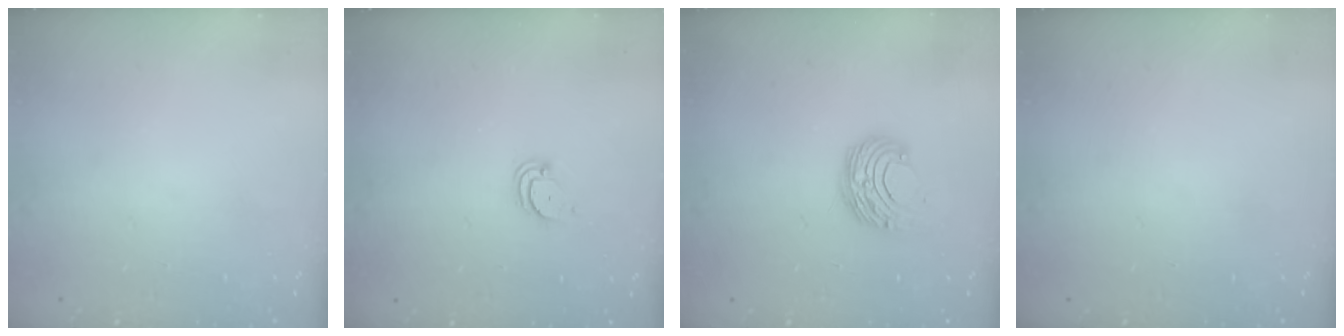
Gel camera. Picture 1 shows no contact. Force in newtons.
{"total": 2.1, "press": 2.1, "slide": 0.2}
{"total": 9.0, "press": 9.0, "slide": 0.4}
{"total": 0.0}